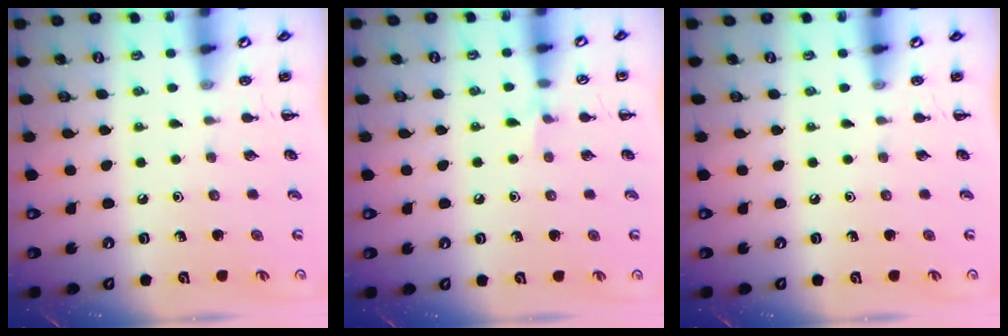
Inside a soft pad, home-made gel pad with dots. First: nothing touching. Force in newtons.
{"total": 4.3, "press": 4.2, "slide": 1.2}
{"total": 0.0}